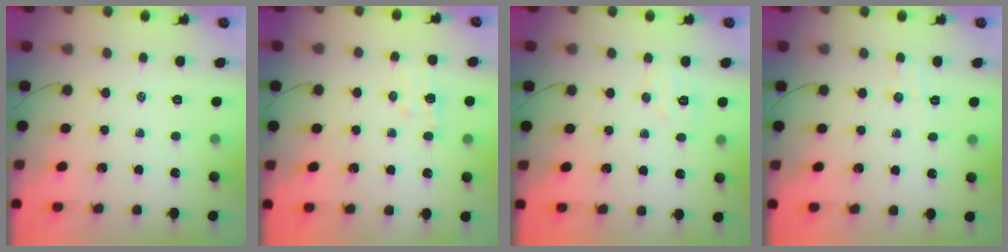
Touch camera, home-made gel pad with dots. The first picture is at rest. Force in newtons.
{"total": 5.2, "press": 5.0, "slide": 1.3}
{"total": 4.7, "press": 4.6, "slide": 1.1}
{"total": 3.4, "press": 3.2, "slide": 0.9}